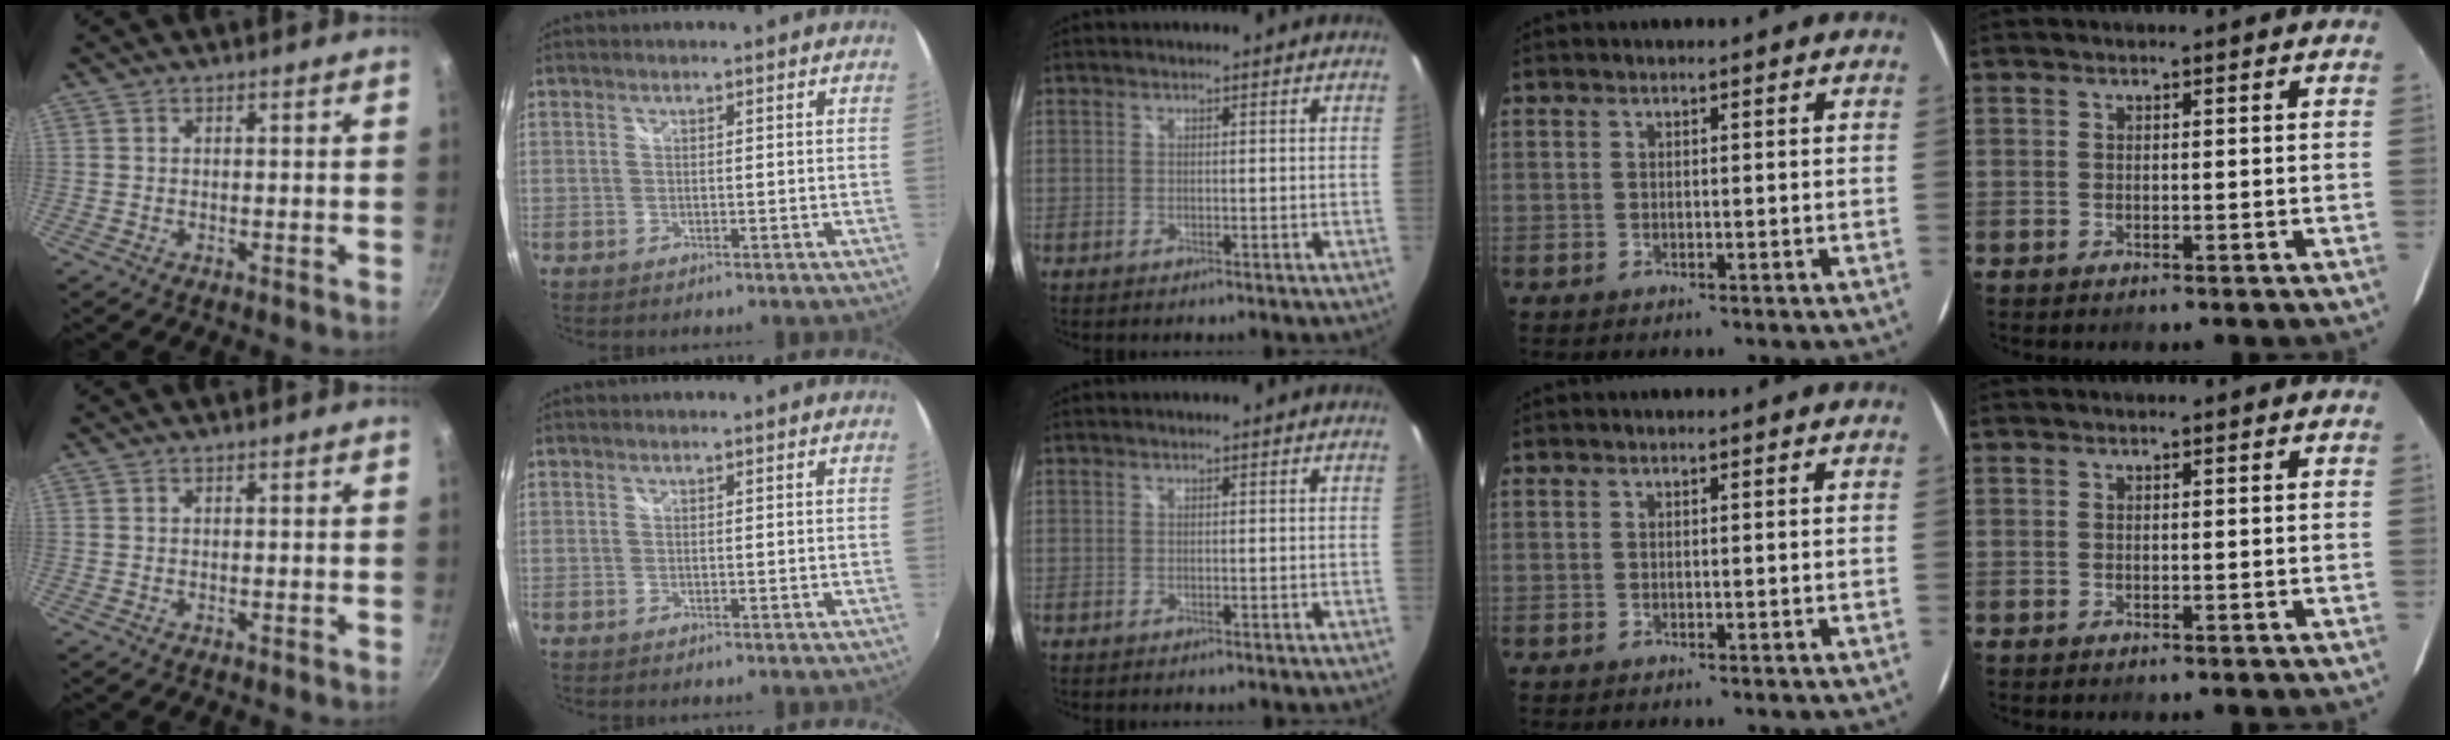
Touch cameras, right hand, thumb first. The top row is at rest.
{}